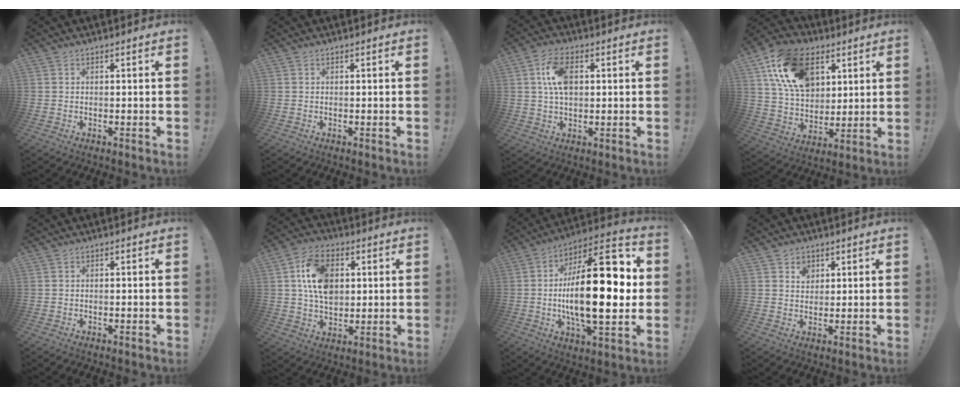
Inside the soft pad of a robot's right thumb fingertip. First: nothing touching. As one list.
[{"total": 0.0}, {"total": 9.9, "force": [2.2, 5.8, 7.7], "torque": [-0.143, 0.006, 0.041]}, {"total": 20.3, "force": [8.9, 13.3, 12.6], "torque": [-0.224, -0.027, 0.166]}, {"total": 0.5, "force": [-0.4, 0.2, 0.2], "torque": [-0.004, 0.001, -0.007]}, {"total": 15.1, "force": [3.7, 10.8, 9.9], "torque": [-0.156, 0.000, 0.071]}, {"total": 28.0, "force": [-0.1, 11.3, 25.6], "torque": [-0.425, -0.005, -0.008]}, {"total": 4.1, "force": [2.3, 3.2, 1.2], "torque": [-0.001, -0.015, 0.039]}]